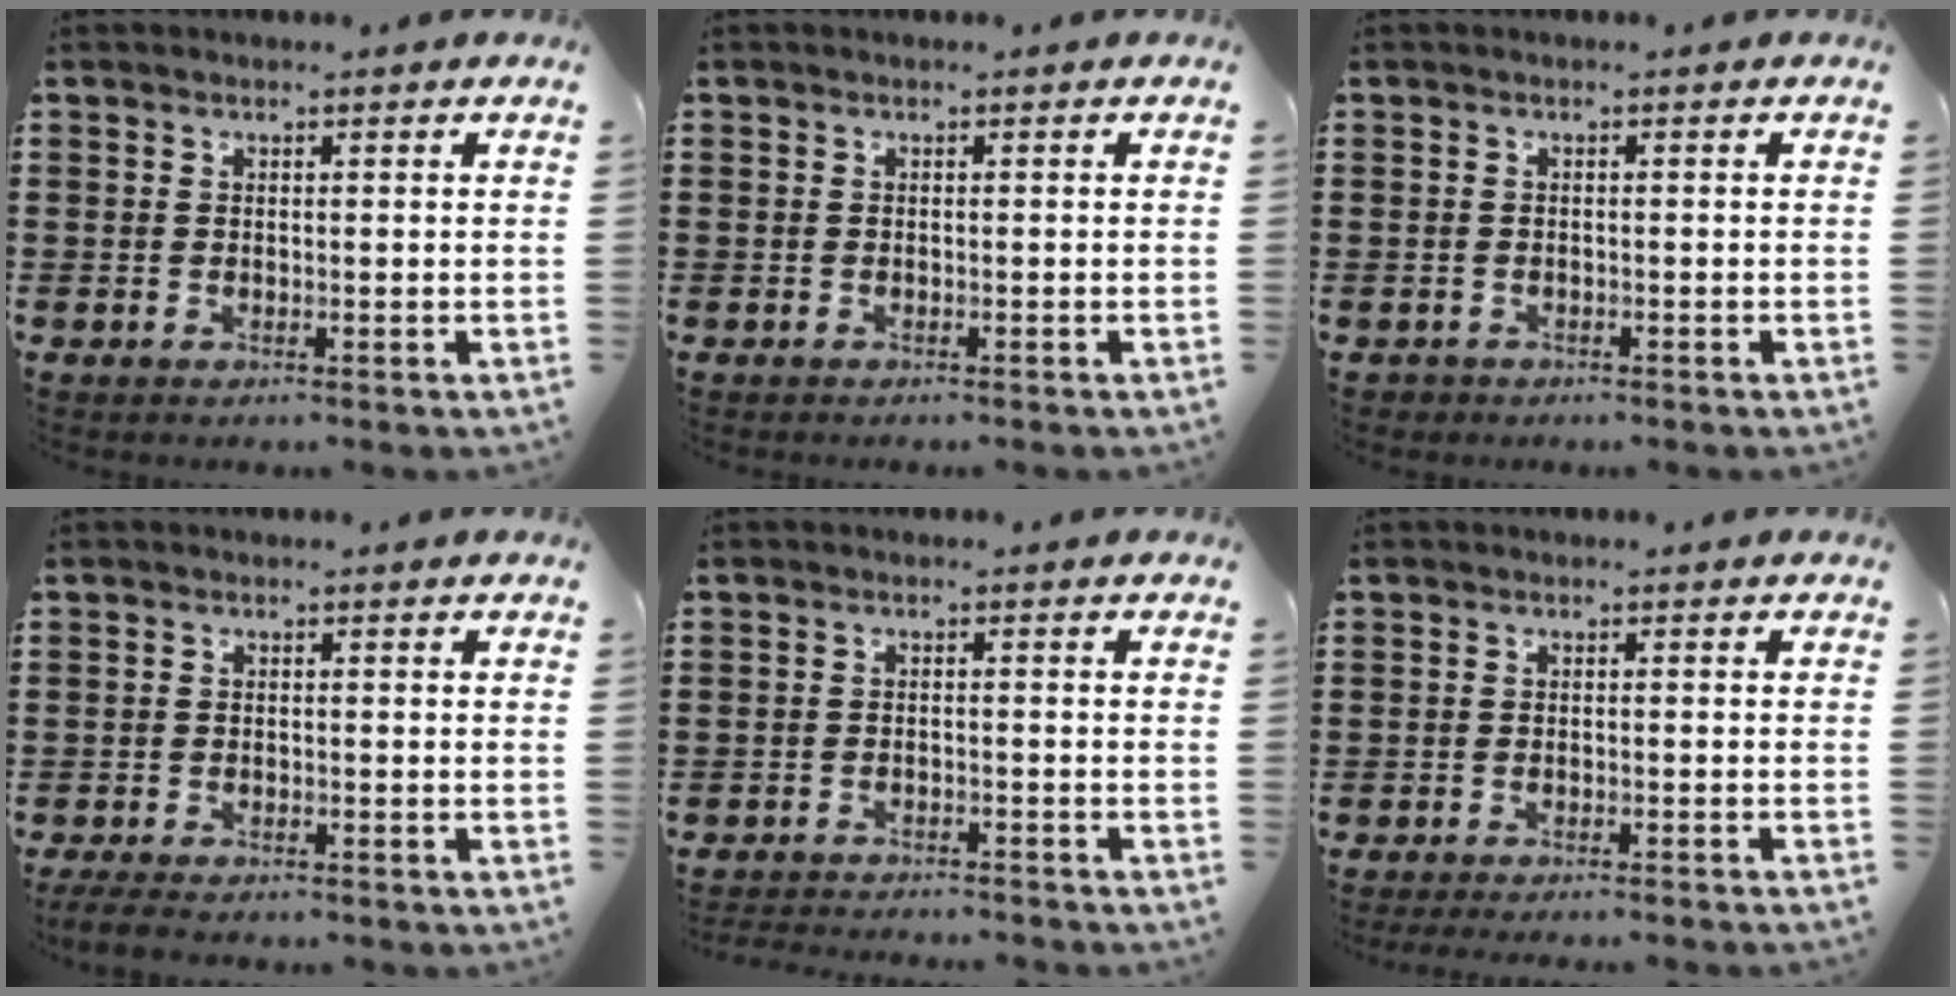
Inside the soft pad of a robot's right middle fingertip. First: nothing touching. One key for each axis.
{"total": 0.0}
{"total": 0.5, "fx": -0.5, "fy": 0.2, "fz": -0.1, "tx": 0.001, "ty": 0.002, "tz": -0.011}
{"total": 2.3, "fx": -2.2, "fy": 0.3, "fz": 0.7, "tx": -0.028, "ty": -0.005, "tz": -0.049}
{"total": 2.3, "fx": -2.3, "fy": -0.1, "fz": 0.0, "tx": -0.005, "ty": 0.000, "tz": -0.049}
{"total": 1.7, "fx": -1.7, "fy": -0.2, "fz": 0.3, "tx": -0.006, "ty": -0.001, "tz": -0.033}